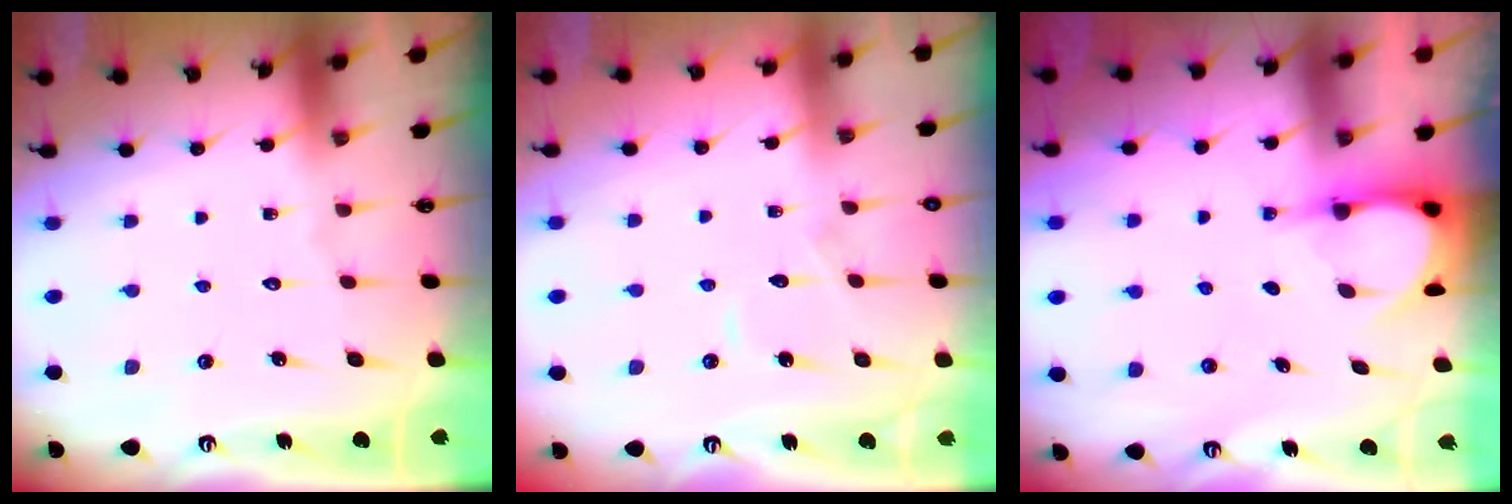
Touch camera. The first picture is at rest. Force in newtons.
{"total": 5.3, "press": 5.2, "slide": 0.6}
{"total": 3.9, "press": 3.8, "slide": 0.3}